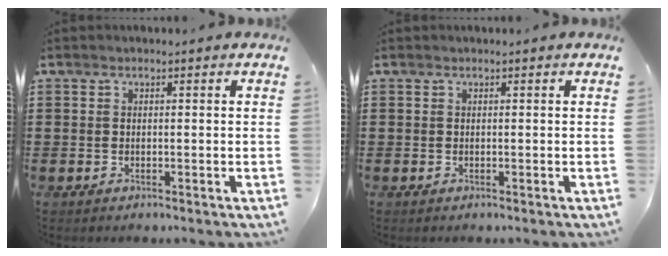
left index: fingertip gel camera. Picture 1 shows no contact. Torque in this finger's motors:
{"motor_torque": [0.00, 0.00, 0.01, -0.01]}